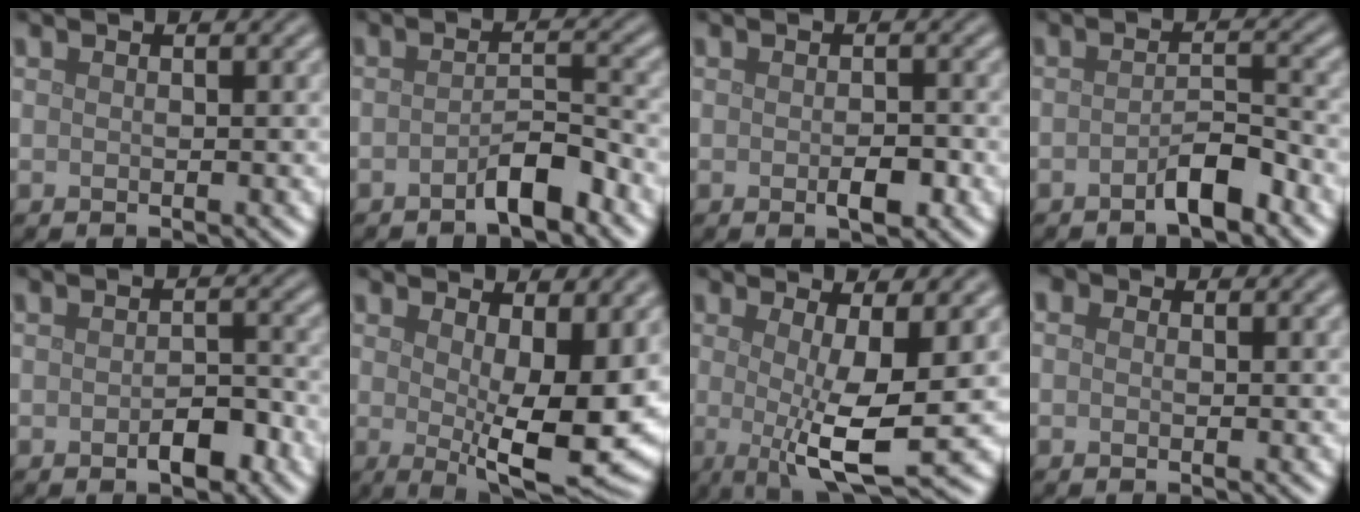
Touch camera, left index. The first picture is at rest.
{"total": 2.9, "force": [-2.0, 0.7, 2.0], "torque": [-0.031, 0.010, -0.036]}
{"total": 2.0, "force": [-0.7, 0.8, 1.6], "torque": [-0.023, -0.002, -0.011]}
{"total": 2.9, "force": [-1.9, 0.8, 2.0], "torque": [-0.031, 0.008, -0.034]}
{"total": 2.5, "force": [-1.2, 1.2, 1.8], "torque": [-0.024, 0.002, -0.019]}
{"total": 9.9, "force": [0.8, 3.3, 9.2], "torque": [-0.128, -0.024, 0.018]}
{"total": 6.9, "force": [-0.3, 1.7, 6.7], "torque": [-0.097, -0.012, -0.005]}
{"total": 1.3, "force": [0.5, 0.9, 0.8], "torque": [-0.006, 0.003, -0.007]}